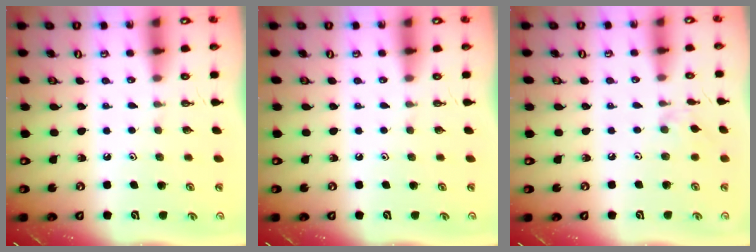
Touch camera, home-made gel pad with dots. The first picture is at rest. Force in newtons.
{"total": 0.0}
{"total": 2.8, "press": 2.7, "slide": 0.4}